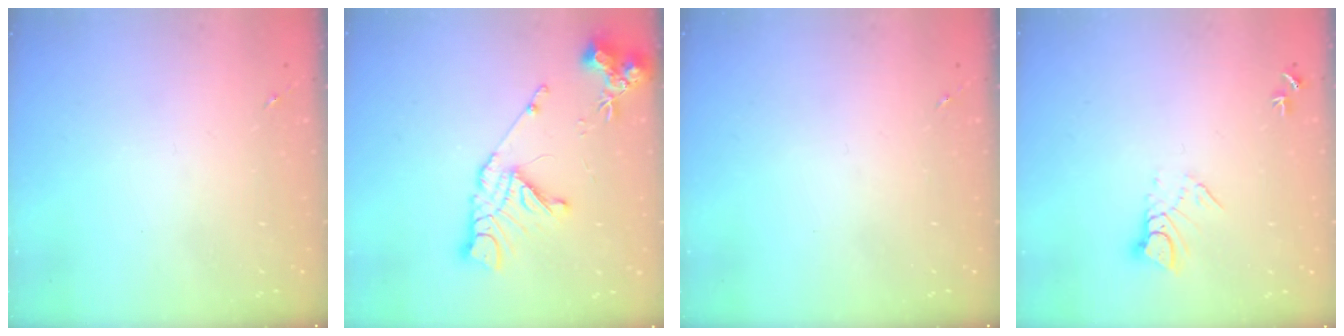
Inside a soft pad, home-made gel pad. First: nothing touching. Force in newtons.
{"total": 15.4, "press": 15.3, "slide": 1.8}
{"total": 0.0}
{"total": 5.9, "press": 5.9, "slide": 0.5}